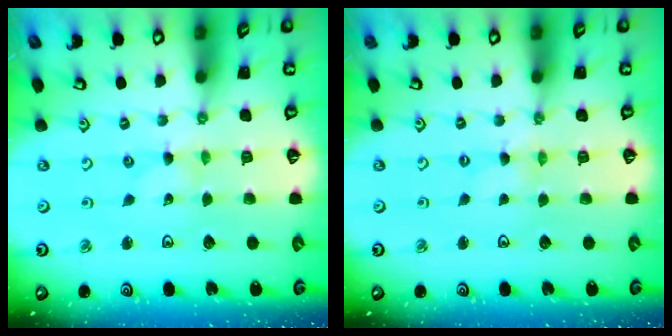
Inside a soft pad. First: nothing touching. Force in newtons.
{"total": 0.0}